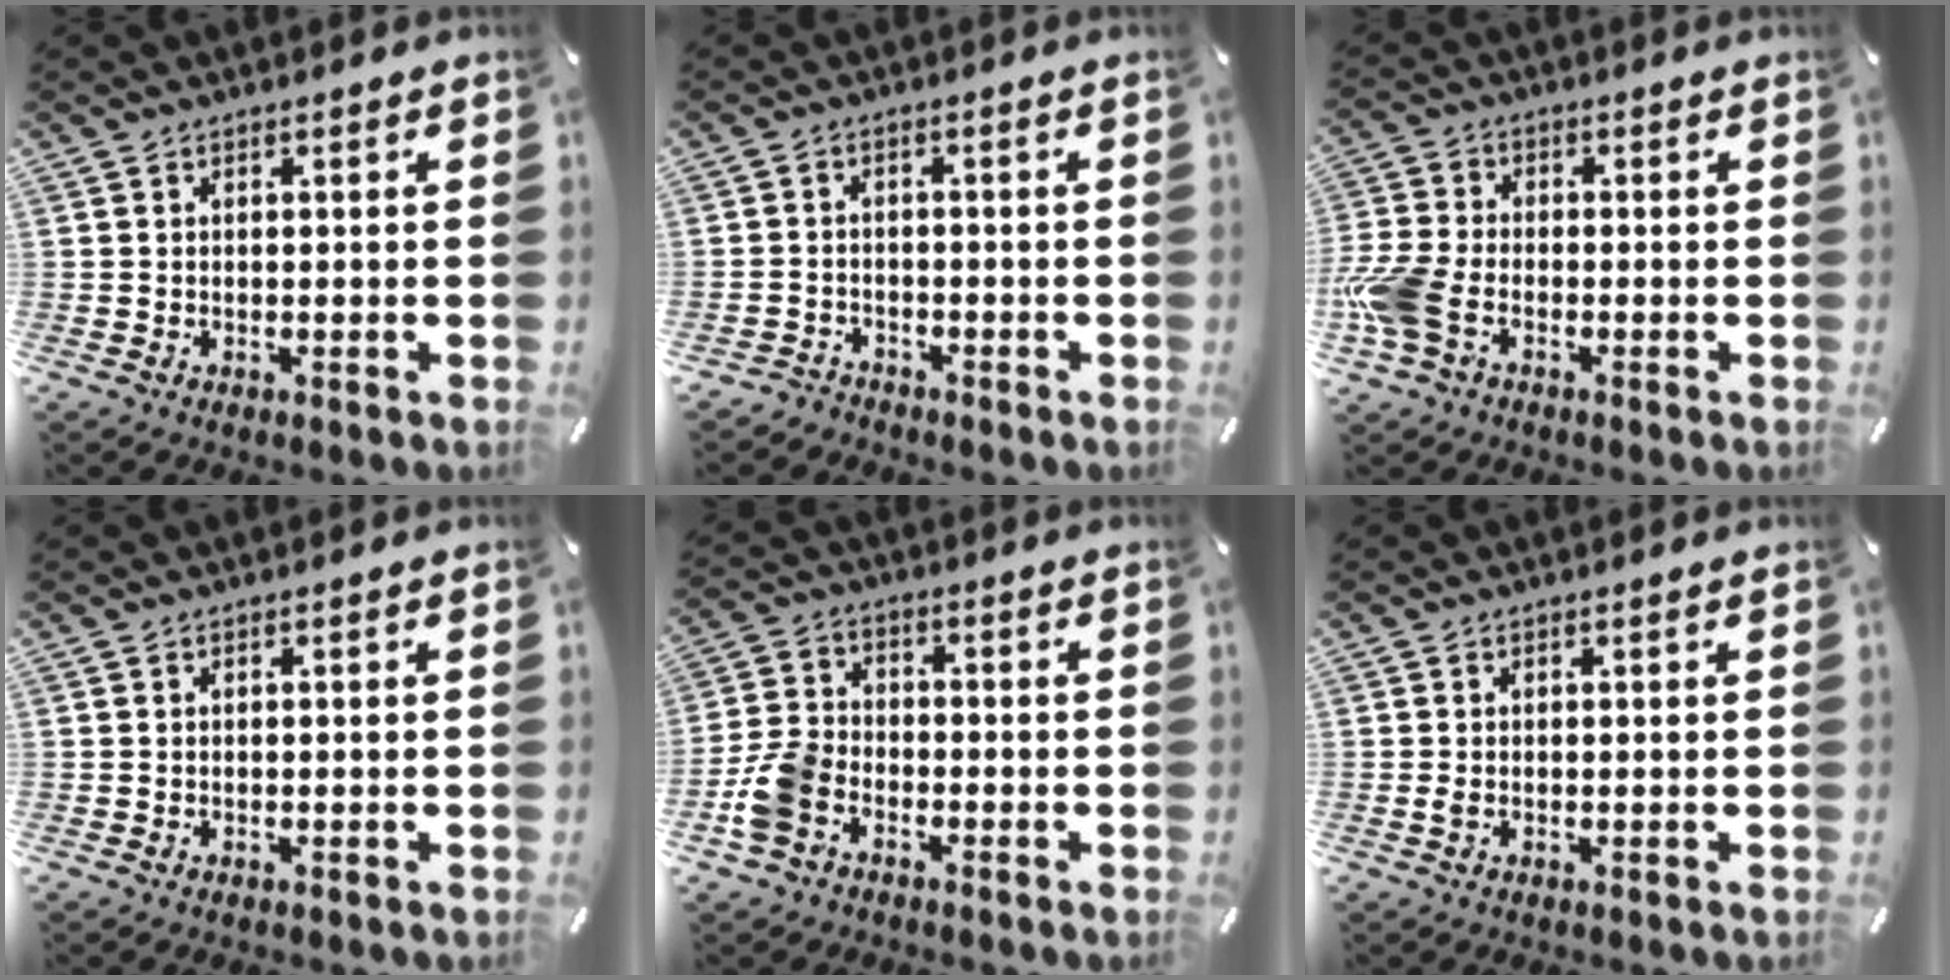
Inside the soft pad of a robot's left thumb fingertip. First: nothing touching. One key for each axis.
{"total": 2.6, "fx": -2.3, "fy": 1.1, "fz": 0.3, "tx": -0.014, "ty": 0.011, "tz": -0.050}
{"total": 8.3, "fx": -3.1, "fy": 5.3, "fz": 5.7, "tx": -0.138, "ty": 0.006, "tz": -0.061}
{"total": 0.0}
{"total": 7.9, "fx": -3.8, "fy": 5.4, "fz": 4.3, "tx": -0.105, "ty": 0.018, "tz": -0.075}
{"total": 0.8, "fx": 0.0, "fy": 0.5, "fz": 0.7, "tx": -0.013, "ty": 0.001, "tz": -0.001}